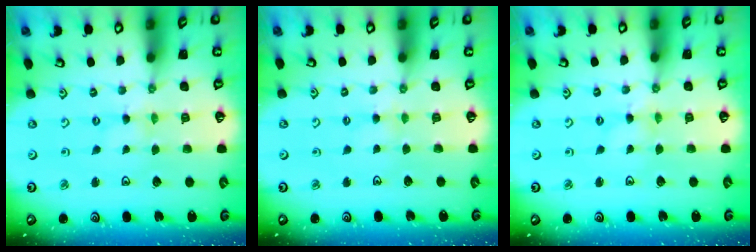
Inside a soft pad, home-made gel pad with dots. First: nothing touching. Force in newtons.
{"total": 1.9, "press": 1.8, "slide": 0.4}
{"total": 0.0}